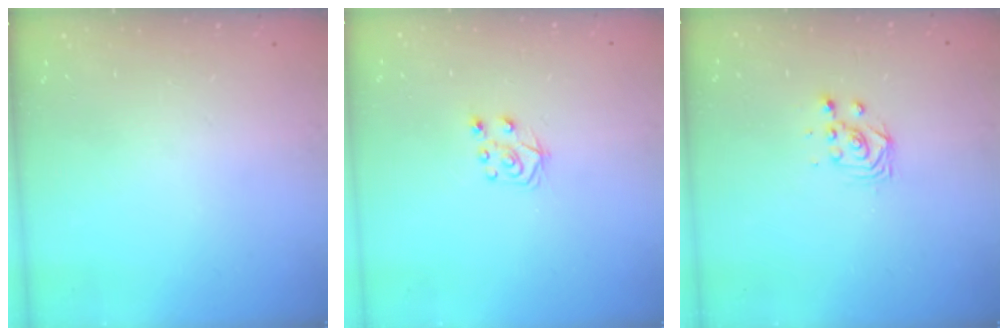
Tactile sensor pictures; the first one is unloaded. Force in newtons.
{"total": 5.7, "press": 5.7, "slide": 0.5}
{"total": 2.9, "press": 2.9, "slide": 0.4}